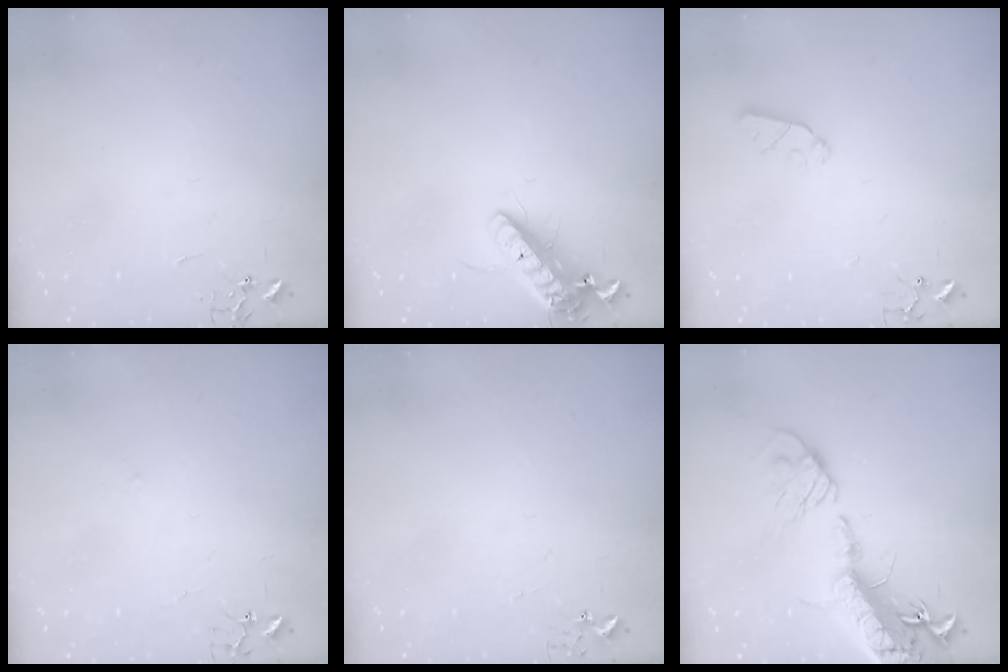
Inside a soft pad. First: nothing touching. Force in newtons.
{"total": 14.8, "press": 14.5, "slide": 2.9}
{"total": 5.5, "press": 5.5, "slide": 0.4}
{"total": 5.7, "press": 5.6, "slide": 0.7}
{"total": 2.7, "press": 2.7, "slide": 0.3}
{"total": 23.1, "press": 22.6, "slide": 4.7}